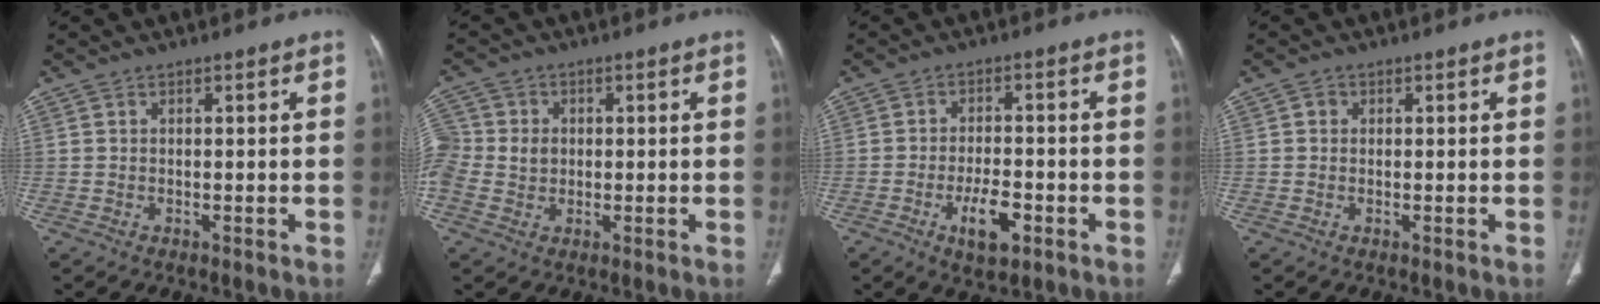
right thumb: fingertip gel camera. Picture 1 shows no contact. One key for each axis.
{"total": 10.1, "fx": 0.5, "fy": 8.7, "fz": 5.0, "tx": -0.123, "ty": 0.021, "tz": 0.012}
{"total": 6.7, "fx": -3.0, "fy": 2.9, "fz": 5.3, "tx": -0.086, "ty": 0.010, "tz": -0.046}
{"total": 1.1, "fx": 0.2, "fy": 1.0, "fz": 0.4, "tx": 0.000, "ty": 0.002, "tz": -0.001}